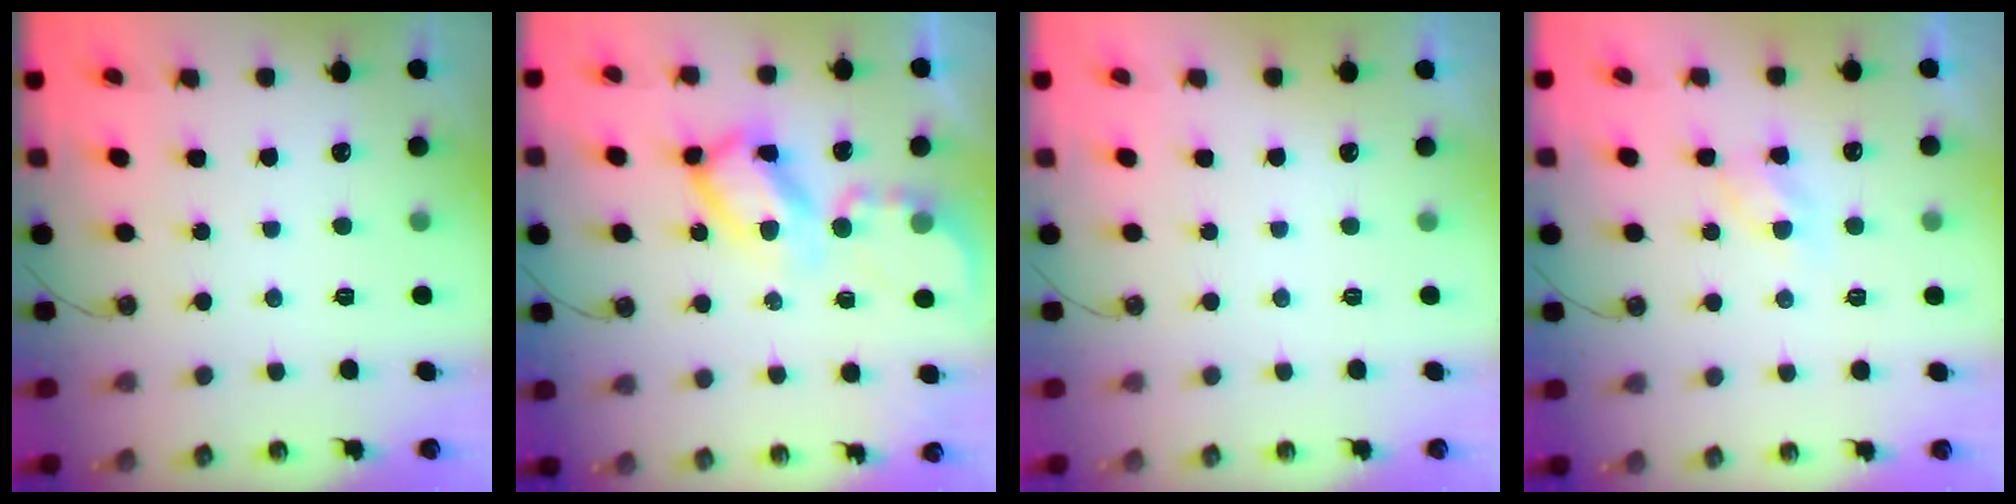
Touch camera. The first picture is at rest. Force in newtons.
{"total": 13.7, "press": 13.6, "slide": 1.5}
{"total": 0.0}
{"total": 5.0, "press": 4.9, "slide": 0.7}